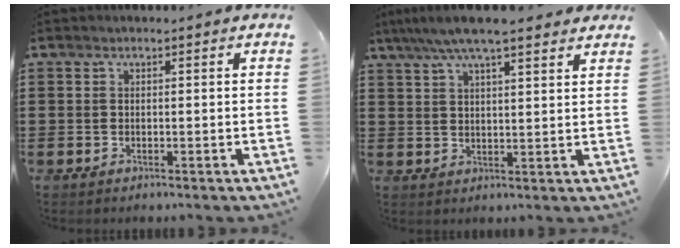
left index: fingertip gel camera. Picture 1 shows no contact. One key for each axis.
{"total": 6.9, "fx": 5.5, "fy": 0.8, "fz": 4.2, "tx": -0.093, "ty": -0.008, "tz": 0.098}